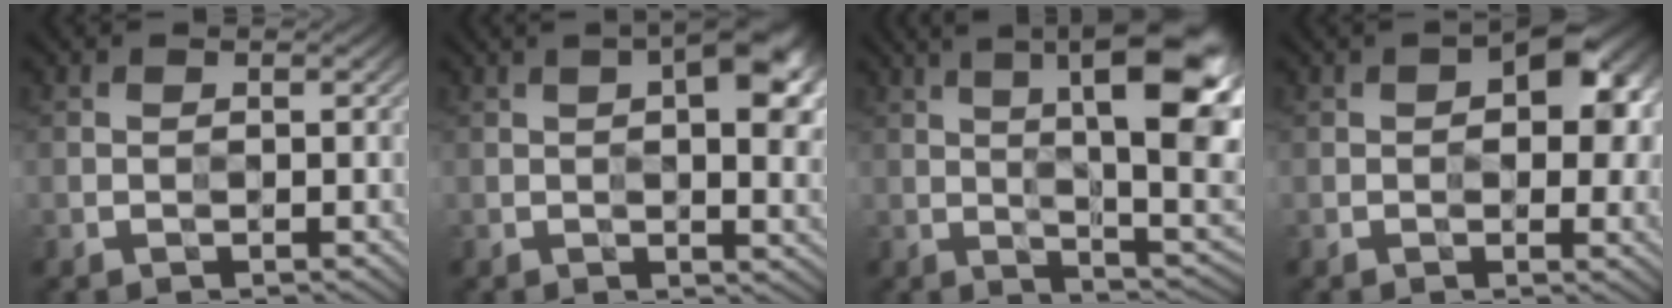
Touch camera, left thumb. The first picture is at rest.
{"total": 9.6, "force": [2.6, 3.8, 8.5], "torque": [-0.110, 0.013, 0.026]}
{"total": 16.5, "force": [4.7, 5.1, 15.0], "torque": [-0.210, 0.028, 0.071]}
{"total": 7.1, "force": [1.3, 3.8, 5.8], "torque": [-0.069, 0.006, 0.014]}